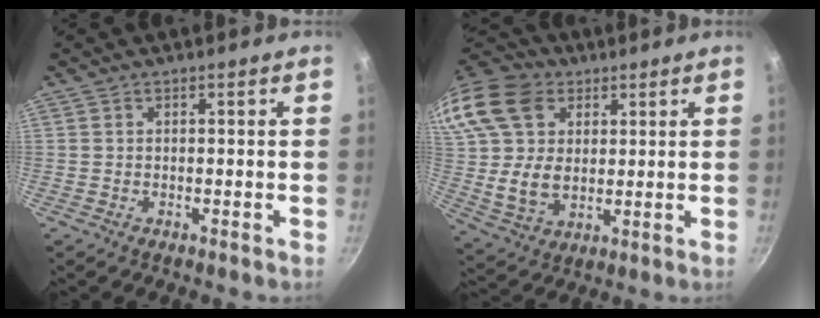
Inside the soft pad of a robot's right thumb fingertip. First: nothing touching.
{"total": 21.9, "force": [8.1, 15.9, 12.6], "torque": [-0.254, 0.000, 0.156]}